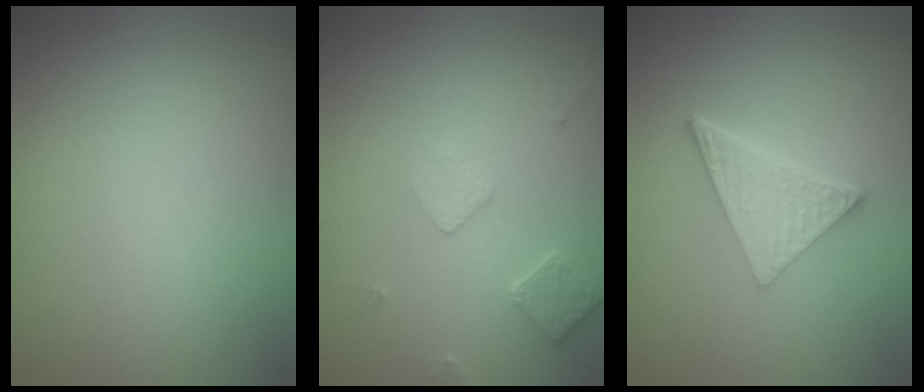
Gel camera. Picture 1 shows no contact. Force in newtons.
{"total": 2.1, "press": 2.1, "slide": 0.3}
{"total": 5.1, "press": 3.5, "slide": 3.7}